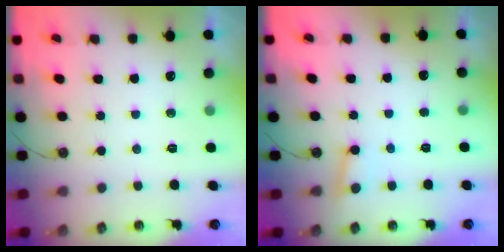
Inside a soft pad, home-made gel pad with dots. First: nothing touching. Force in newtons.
{"total": 3.1, "press": 3.1, "slide": 0.4}